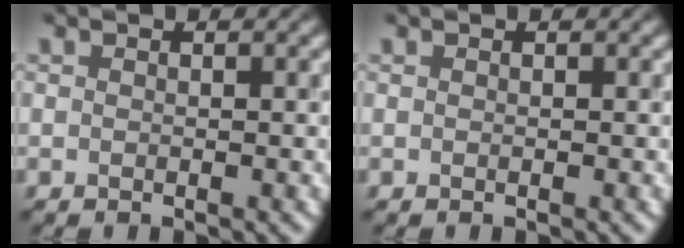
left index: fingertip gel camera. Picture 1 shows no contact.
{"total": 0.0}